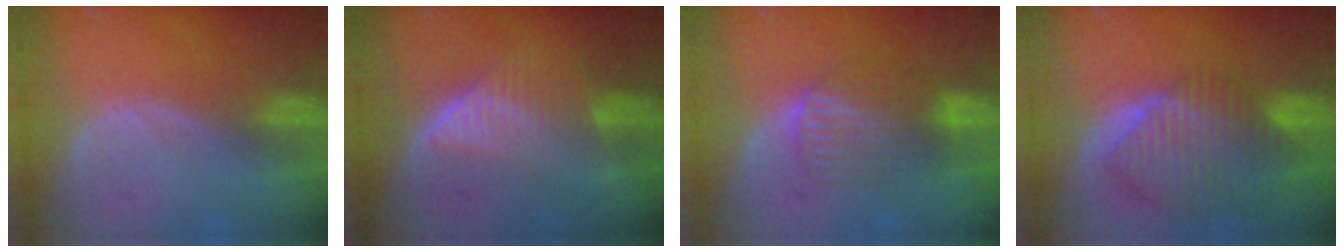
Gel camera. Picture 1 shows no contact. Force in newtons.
{"total": 6.7, "press": 5.9, "slide": 3.2}
{"total": 6.5, "press": 6.4, "slide": 1.0}
{"total": 10.5, "press": 9.1, "slide": 5.2}